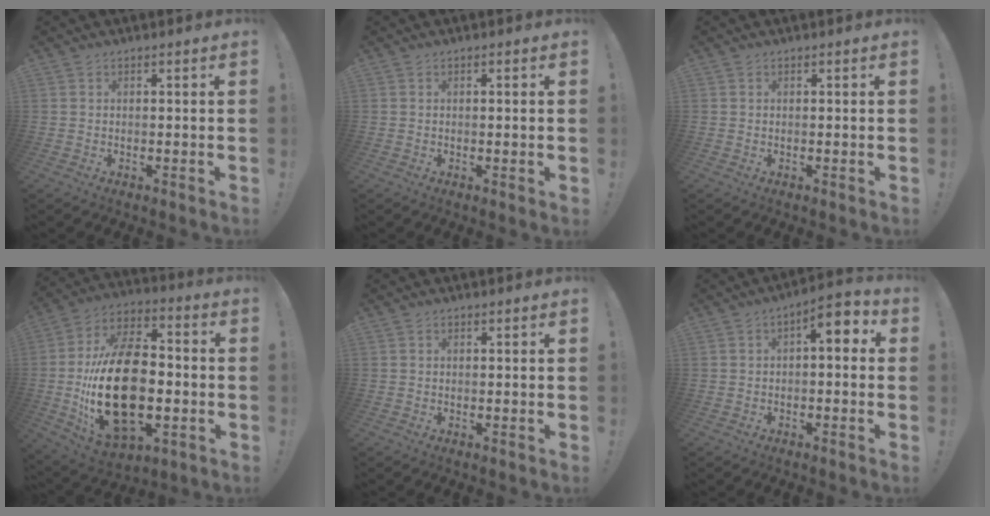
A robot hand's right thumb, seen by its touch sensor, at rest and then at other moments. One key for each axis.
{"total": 0.8, "fx": 0.0, "fy": -0.1, "fz": 0.8, "tx": -0.014, "ty": -0.002, "tz": -0.002}
{"total": 0.0}
{"total": 28.7, "fx": -3.9, "fy": 16.9, "fz": 22.9, "tx": -0.449, "ty": 0.021, "tz": -0.057}
{"total": 0.0}
{"total": 5.7, "fx": 0.8, "fy": 2.5, "fz": 5.1, "tx": -0.072, "ty": -0.007, "tz": 0.008}